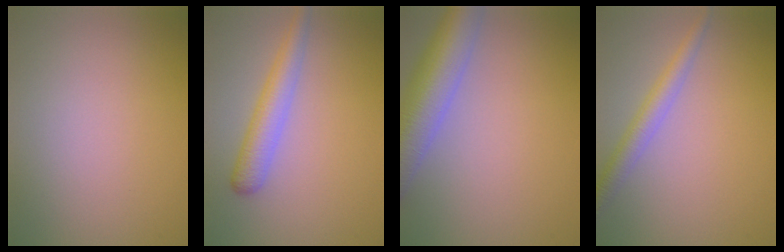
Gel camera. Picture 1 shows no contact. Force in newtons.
{"total": 3.3, "press": 3.3, "slide": 0.1}
{"total": 7.9, "press": 7.9, "slide": 0.5}
{"total": 2.7, "press": 2.7, "slide": 0.1}